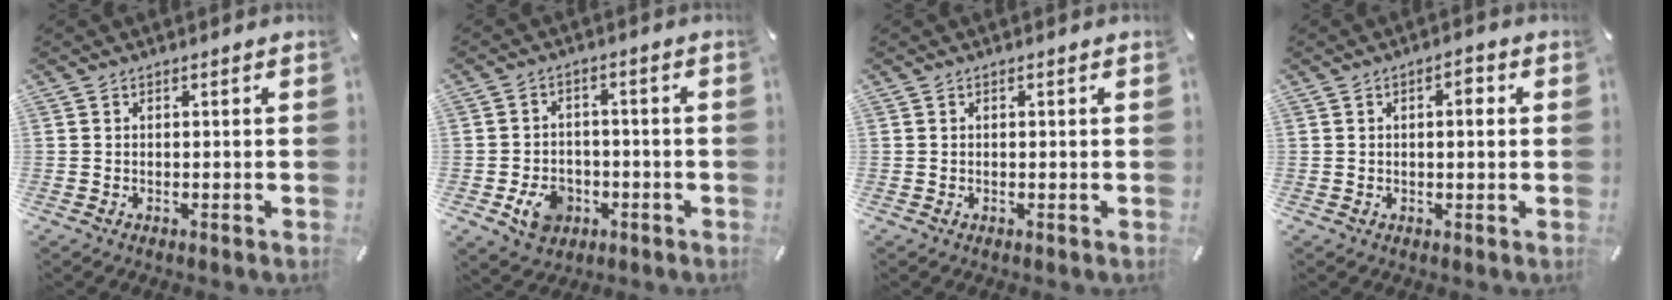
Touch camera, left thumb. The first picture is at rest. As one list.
[{"total": 7.8, "force": [-2.7, 6.4, 3.5], "torque": [-0.068, 0.011, -0.050]}, {"total": 0.0}, {"total": 3.3, "force": [0.6, 1.7, 2.8], "torque": [-0.042, 0.003, 0.004]}]